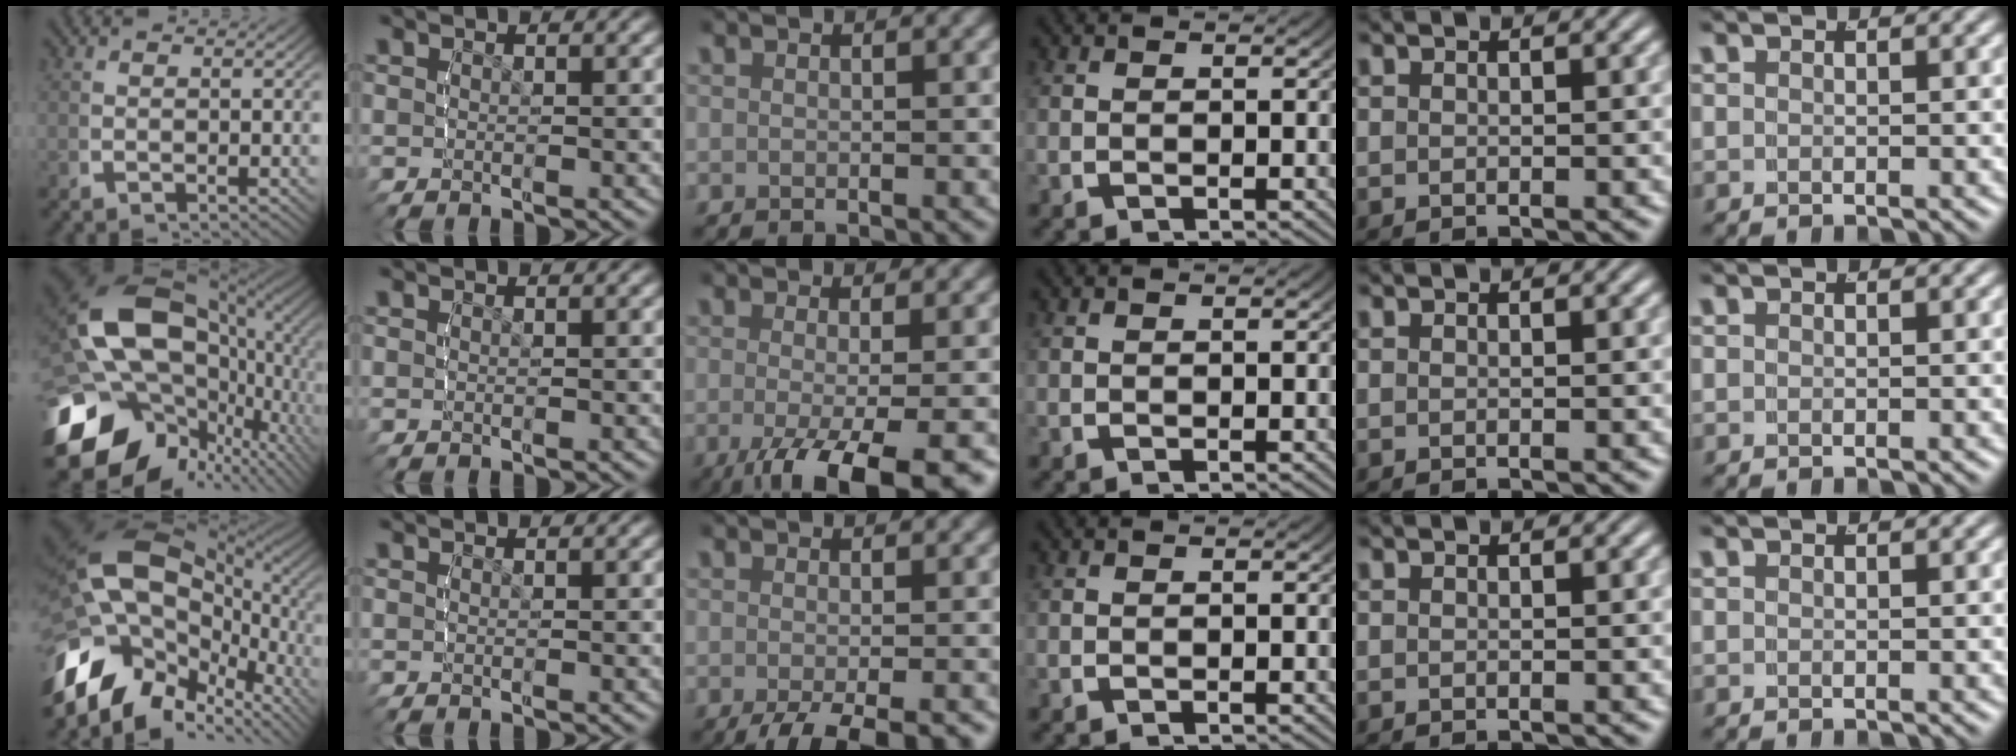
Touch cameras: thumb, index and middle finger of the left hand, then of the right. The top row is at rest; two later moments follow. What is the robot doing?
{"motion": "lift_and_place", "object": "lipstick"}